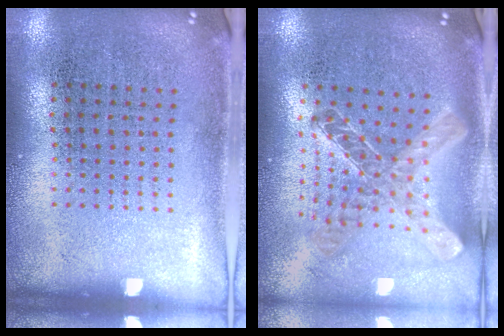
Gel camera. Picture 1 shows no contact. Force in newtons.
{"total": 1.2, "press": 1.1, "slide": 0.5}